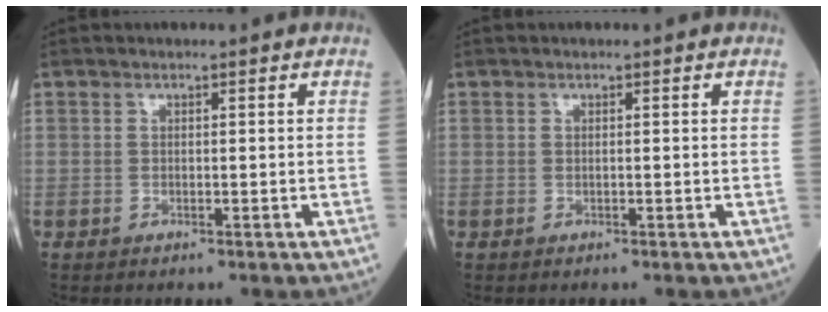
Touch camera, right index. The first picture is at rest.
{"total": 0.0}